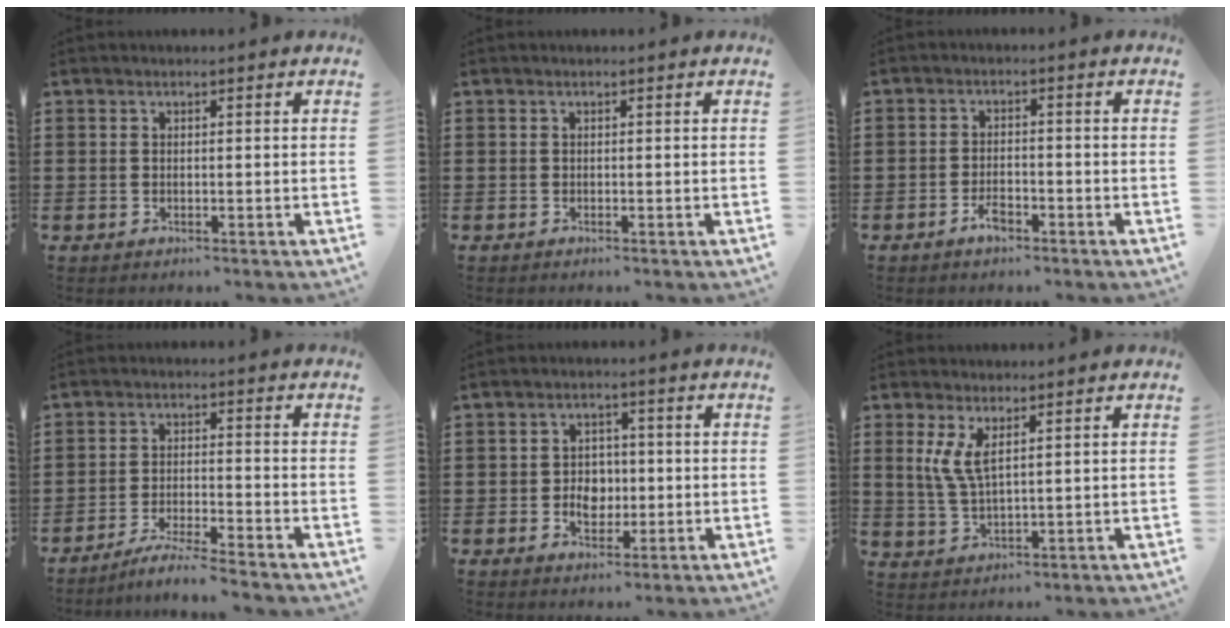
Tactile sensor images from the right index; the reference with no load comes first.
{"total": 0.0}
{"total": 3.1, "force": [-2.0, 1.1, 2.1], "torque": [-0.044, 0.000, -0.038]}
{"total": 4.4, "force": [-4.2, -0.7, 1.2], "torque": [-0.027, -0.009, -0.085]}
{"total": 4.1, "force": [-0.7, 3.3, 2.3], "torque": [-0.036, -0.001, -0.019]}
{"total": 4.9, "force": [2.0, 1.7, 4.1], "torque": [-0.104, -0.004, 0.032]}